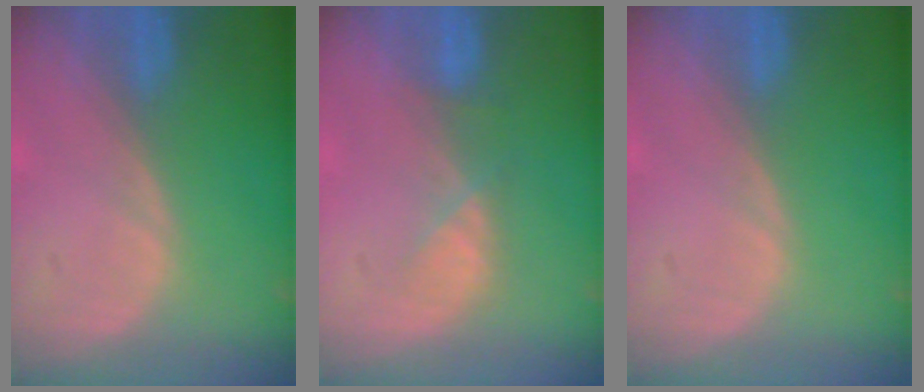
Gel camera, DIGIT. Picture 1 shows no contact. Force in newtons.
{"total": 2.6, "press": 2.5, "slide": 0.8}
{"total": 0.0}